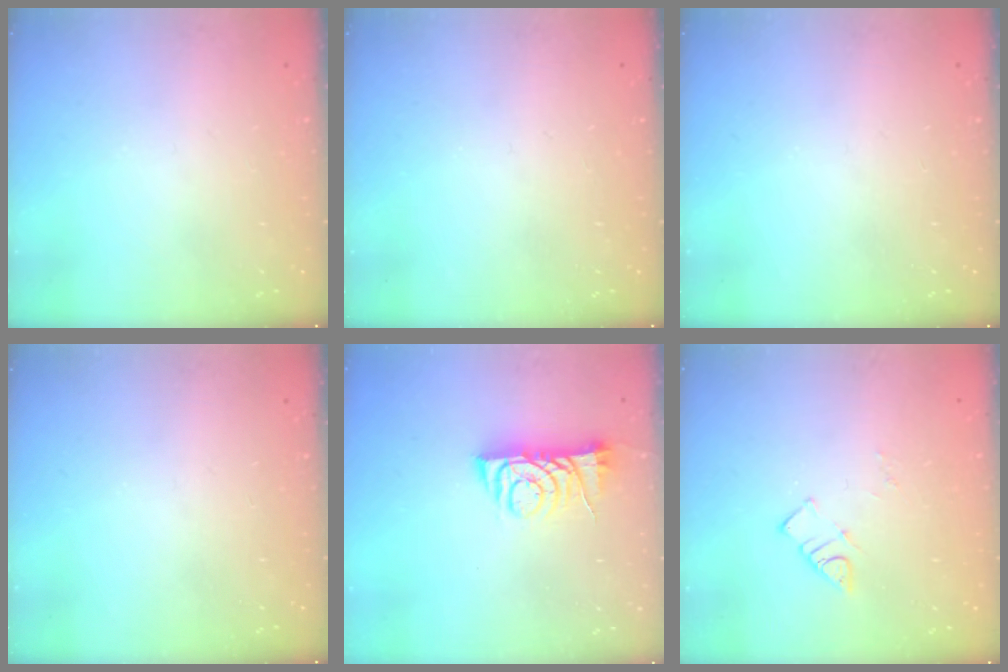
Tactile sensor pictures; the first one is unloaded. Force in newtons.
{"total": 0.0}
{"total": 0.0}
{"total": 0.0}
{"total": 7.4, "press": 7.3, "slide": 1.0}
{"total": 4.4, "press": 4.3, "slide": 0.4}